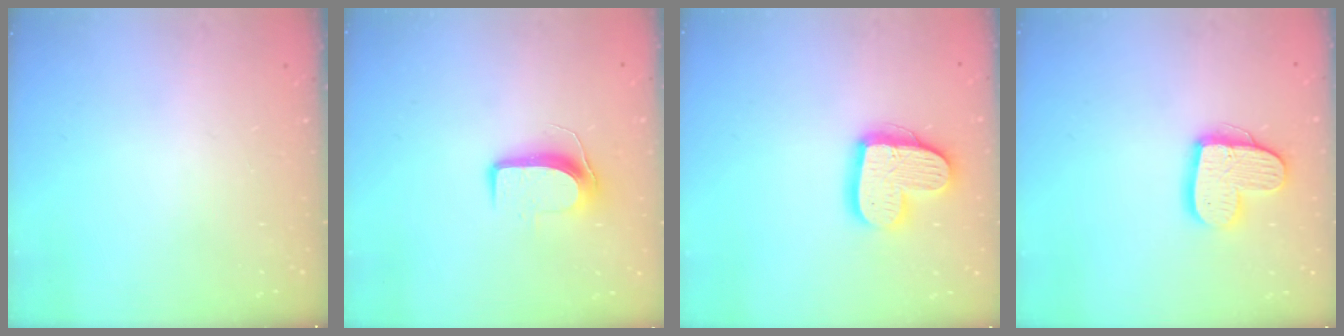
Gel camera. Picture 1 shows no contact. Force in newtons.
{"total": 8.9, "press": 8.9, "slide": 0.7}
{"total": 16.1, "press": 16.1, "slide": 1.3}
{"total": 14.1, "press": 14.0, "slide": 1.1}